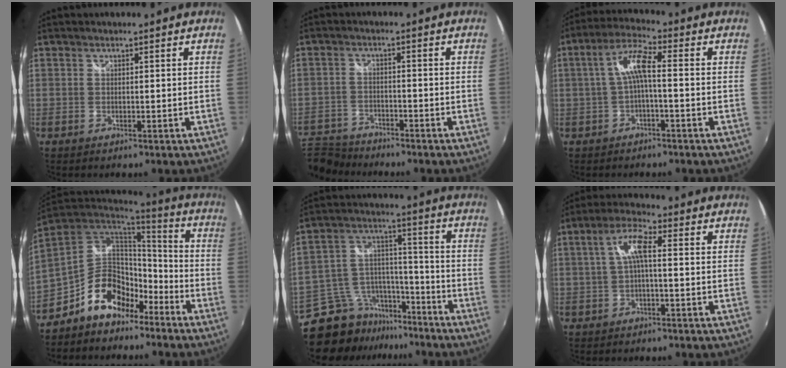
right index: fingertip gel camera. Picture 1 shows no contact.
{"total": 8.8, "force": [-7.9, 3.4, 1.8], "torque": [-0.066, 0.000, -0.142]}
{"total": 6.1, "force": [-0.8, 1.0, 6.0], "torque": [-0.129, 0.016, -0.013]}
{"total": 15.7, "force": [-9.8, 9.4, 7.9], "torque": [-0.163, 0.032, -0.156]}
{"total": 12.7, "force": [-9.9, 7.3, 3.1], "torque": [-0.070, 0.049, -0.157]}
{"total": 5.5, "force": [-0.1, 1.1, 5.4], "torque": [-0.108, 0.015, 0.001]}